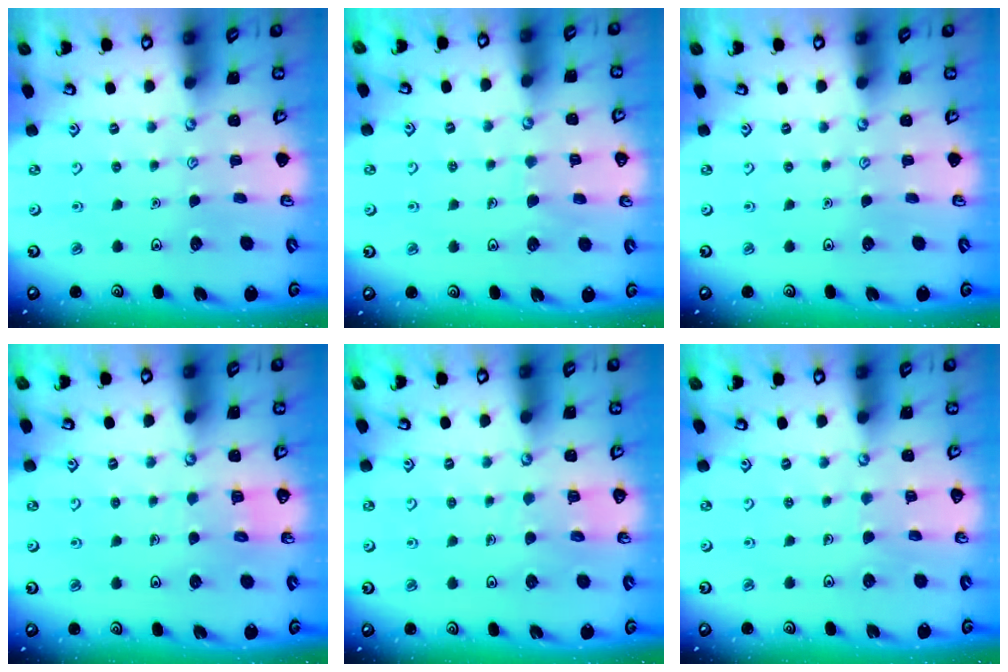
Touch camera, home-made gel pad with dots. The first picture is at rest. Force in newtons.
{"total": 5.9, "press": 5.9, "slide": 0.4}
{"total": 0.0}
{"total": 5.9, "press": 5.9, "slide": 0.6}
{"total": 5.7, "press": 5.7, "slide": 0.5}
{"total": 4.6, "press": 4.6, "slide": 0.4}